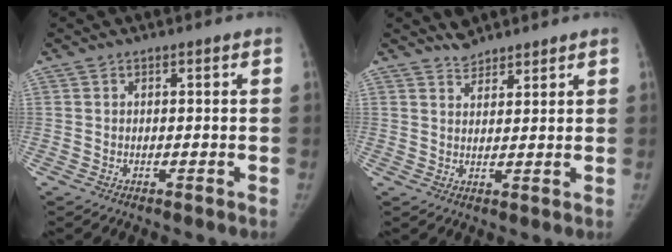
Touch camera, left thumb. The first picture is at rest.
{"total": 3.6, "force": [3.4, 1.3, 0.4], "torque": [0.009, -0.014, 0.055]}